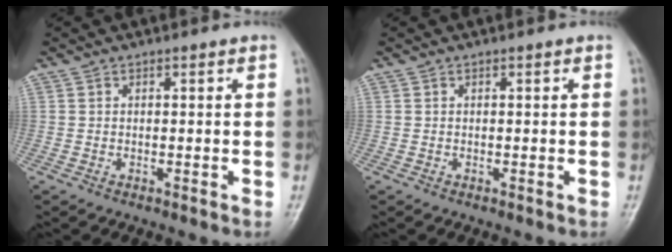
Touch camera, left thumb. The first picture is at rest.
{"total": 0.0}